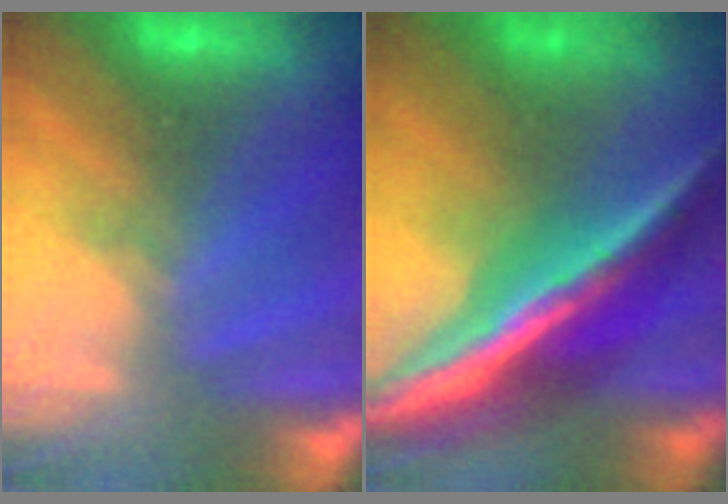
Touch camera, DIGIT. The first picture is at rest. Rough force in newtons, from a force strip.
{"total": 7.1}